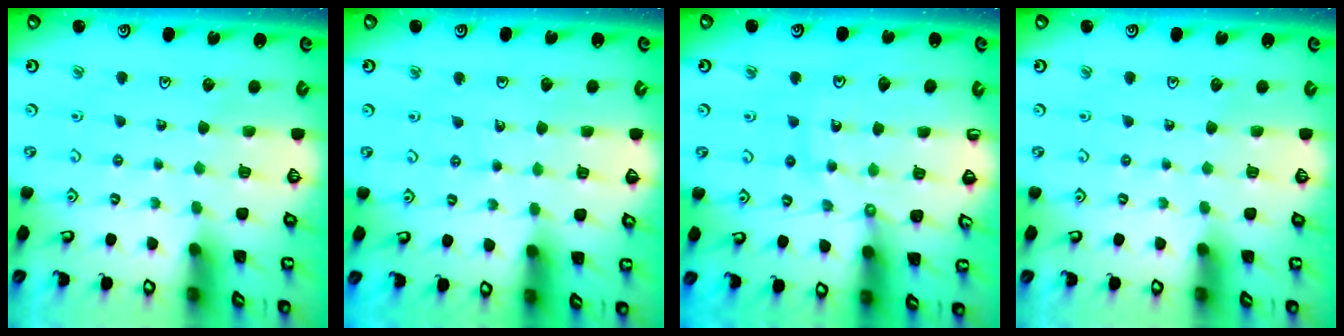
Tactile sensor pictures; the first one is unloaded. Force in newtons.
{"total": 4.0, "press": 3.1, "slide": 2.5}
{"total": 11.9, "press": 11.8, "slide": 1.5}
{"total": 0.0}